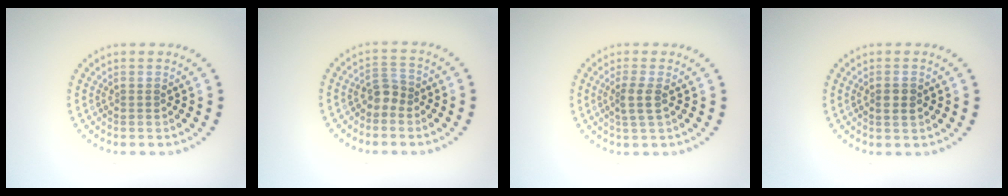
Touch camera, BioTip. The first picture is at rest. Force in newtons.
{"total": 1.7, "press": 1.4, "slide": 0.9}
{"total": 1.8, "press": 1.6, "slide": 0.9}
{"total": 1.5, "press": 1.4, "slide": 0.4}